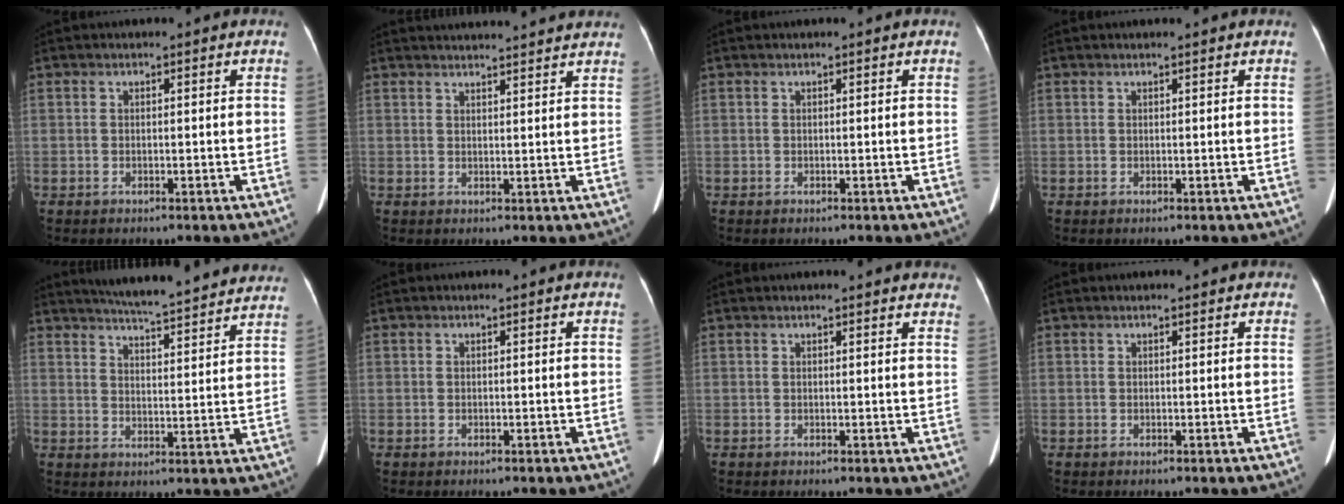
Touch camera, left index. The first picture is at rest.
{"total": 12.2, "force": [11.7, 0.4, 3.5], "torque": [-0.045, 0.021, 0.137]}
{"total": 0.0}
{"total": 1.4, "force": [1.2, -0.1, 0.6], "torque": [-0.009, 0.014, 0.019]}
{"total": 21.4, "force": [19.8, 1.5, 8.0], "torque": [-0.119, -0.019, 0.246]}
{"total": 0.0}
{"total": 9.1, "force": [8.5, 1.7, 2.6], "torque": [-0.013, 0.003, 0.075]}
{"total": 1.9, "force": [1.7, 0.6, 0.8], "torque": [-0.011, 0.021, 0.014]}